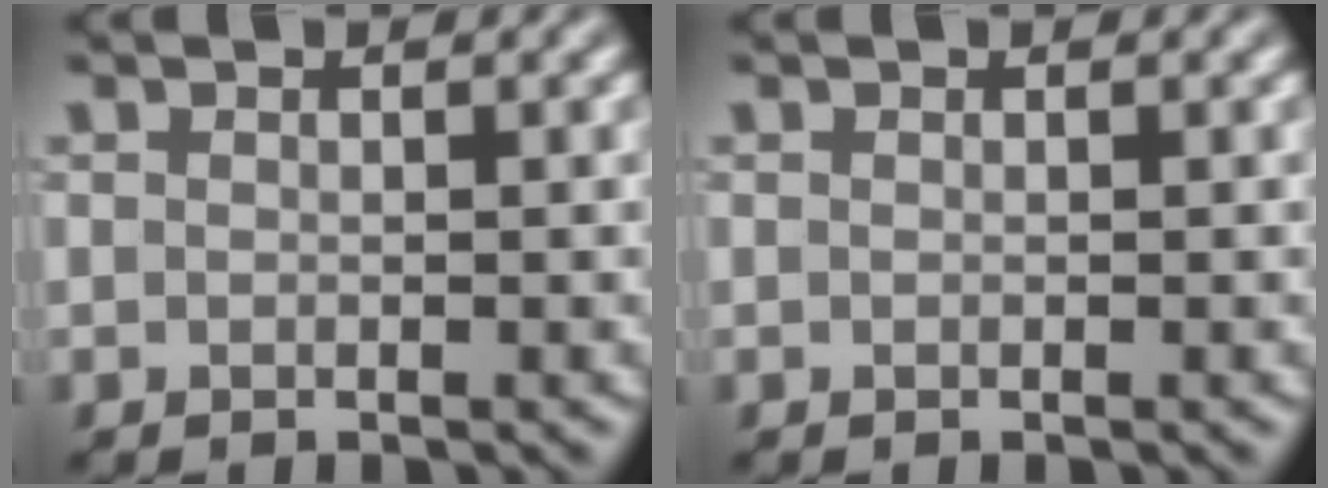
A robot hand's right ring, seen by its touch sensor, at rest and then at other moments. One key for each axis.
{"total": 0.0}